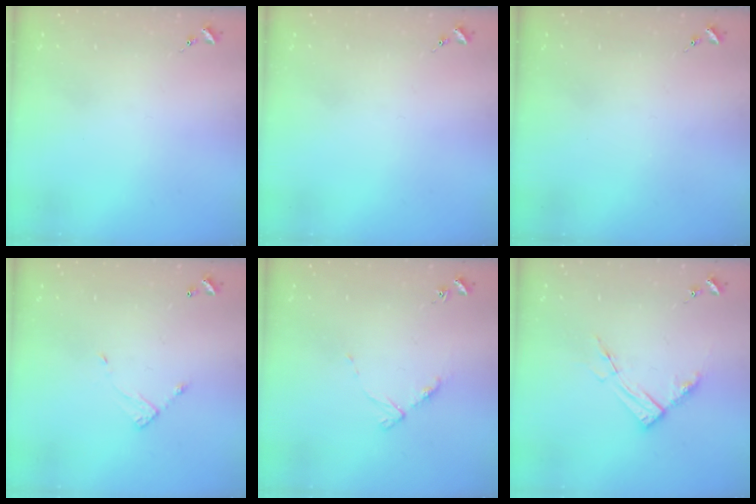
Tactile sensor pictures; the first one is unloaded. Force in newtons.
{"total": 0.0}
{"total": 0.0}
{"total": 4.3, "press": 4.3, "slide": 0.2}
{"total": 5.2, "press": 5.1, "slide": 0.7}
{"total": 8.9, "press": 8.9, "slide": 0.8}